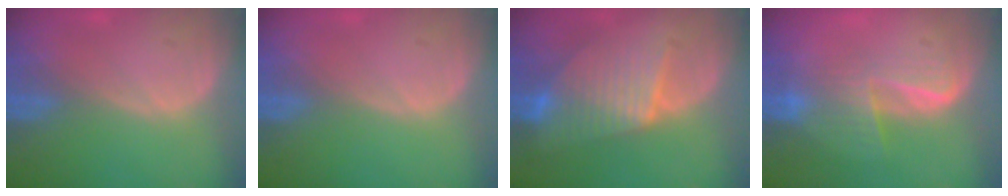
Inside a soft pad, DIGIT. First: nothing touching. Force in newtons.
{"total": 0.0}
{"total": 7.6, "press": 7.6, "slide": 0.2}
{"total": 5.9, "press": 5.4, "slide": 2.3}